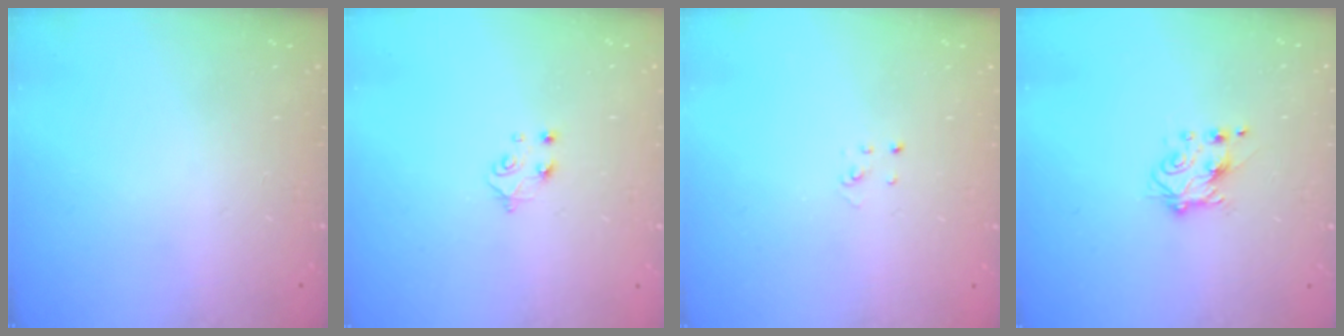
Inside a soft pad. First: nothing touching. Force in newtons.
{"total": 4.9, "press": 4.9, "slide": 0.5}
{"total": 2.0, "press": 2.0, "slide": 0.1}
{"total": 5.6, "press": 5.6, "slide": 0.8}